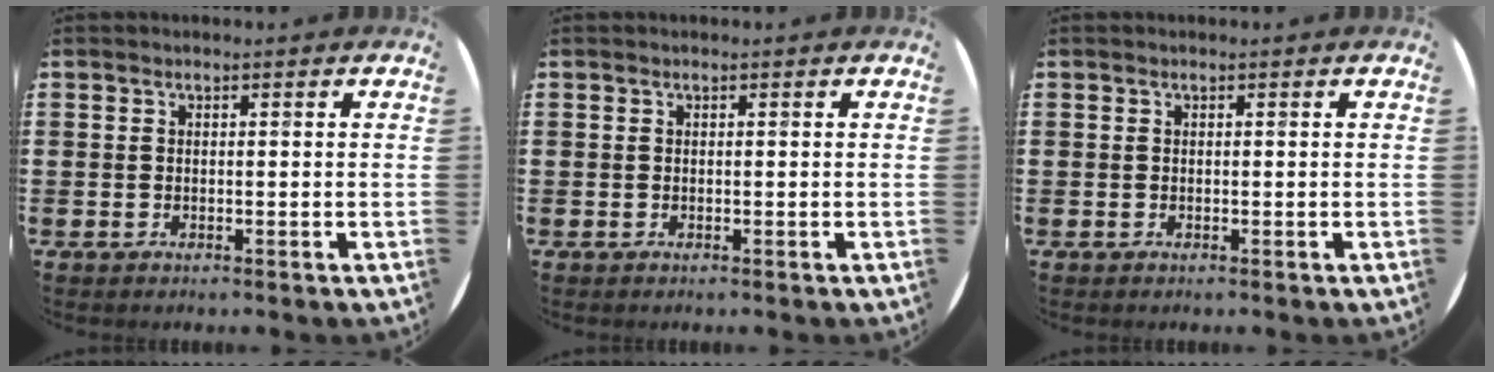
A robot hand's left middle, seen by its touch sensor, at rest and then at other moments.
{"total": 0.0}
{"total": 0.0}